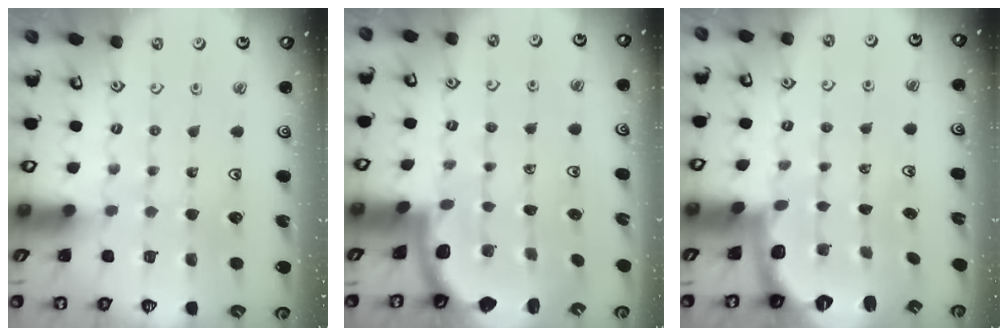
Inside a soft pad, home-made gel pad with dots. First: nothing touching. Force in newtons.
{"total": 1.7, "press": 1.7, "slide": 0.2}
{"total": 2.7, "press": 1.6, "slide": 2.2}